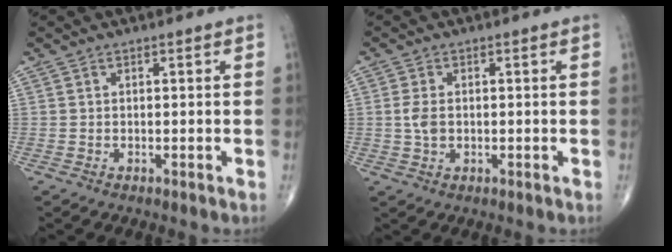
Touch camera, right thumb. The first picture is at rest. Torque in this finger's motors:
{"motor_torque": [-0.24, -0.05, 0.06, 0.34, -0.08]}